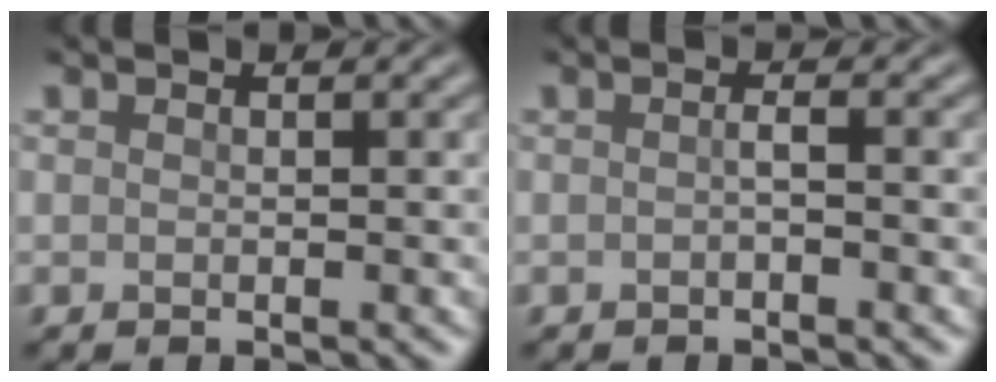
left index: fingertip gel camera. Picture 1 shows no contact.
{"total": 0.8, "force": [-0.3, 0.1, 0.7], "torque": [-0.014, 0.001, -0.005]}